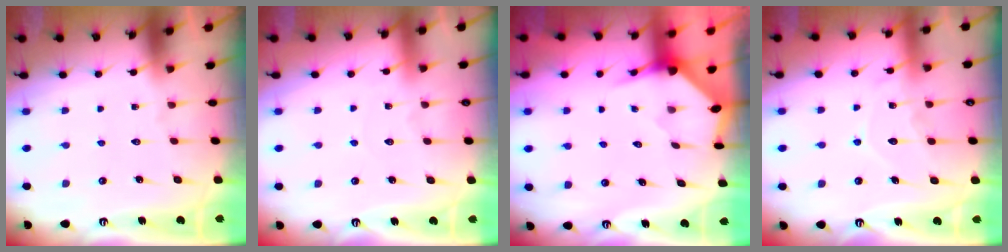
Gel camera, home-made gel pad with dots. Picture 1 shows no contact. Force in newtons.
{"total": 2.8, "press": 2.8, "slide": 0.3}
{"total": 3.2, "press": 3.2, "slide": 0.3}
{"total": 10.3, "press": 10.3, "slide": 0.9}